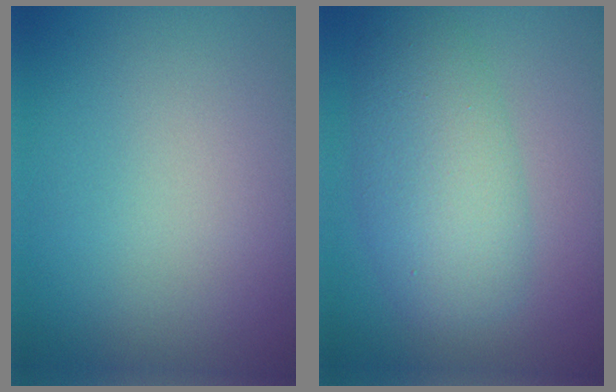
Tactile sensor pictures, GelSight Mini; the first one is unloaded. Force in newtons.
{"total": 6.0, "press": 6.0, "slide": 0.2}